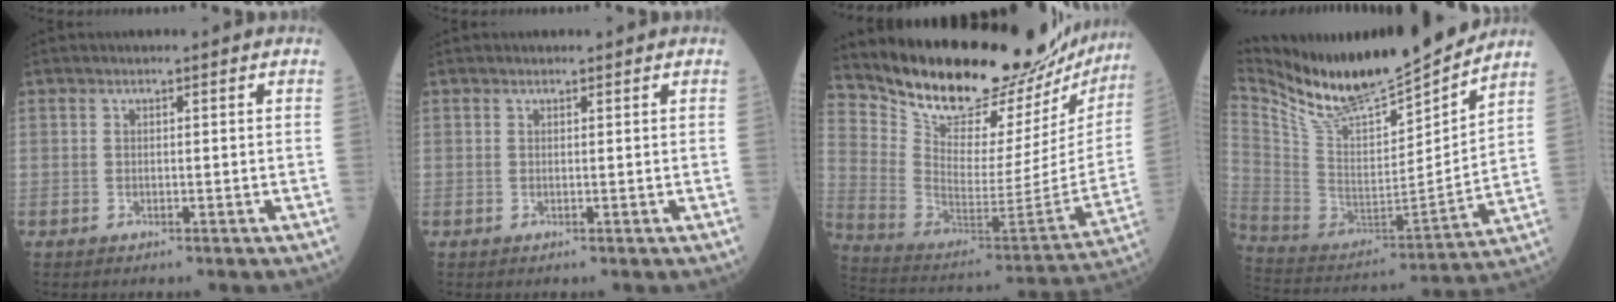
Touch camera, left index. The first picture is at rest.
{"total": 0.0}
{"total": 28.8, "force": [26.0, 6.3, 10.9], "torque": [-0.188, -0.101, 0.364]}
{"total": 19.0, "force": [16.8, 2.6, 8.5], "torque": [-0.170, -0.035, 0.301]}